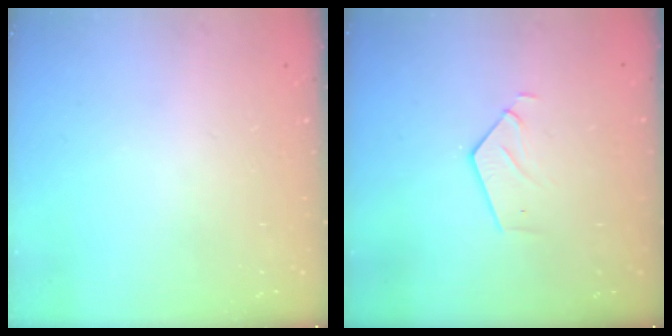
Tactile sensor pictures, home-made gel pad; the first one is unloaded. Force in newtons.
{"total": 3.5, "press": 3.5, "slide": 0.3}